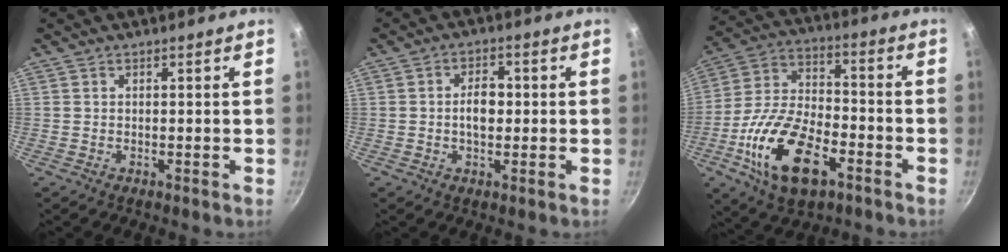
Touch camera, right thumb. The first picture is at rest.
{"total": 5.1, "force": [-0.1, 3.2, 4.0], "torque": [-0.046, 0.012, -0.006]}
{"total": 19.5, "force": [-8.0, 10.1, 14.7], "torque": [-0.268, 0.033, -0.151]}